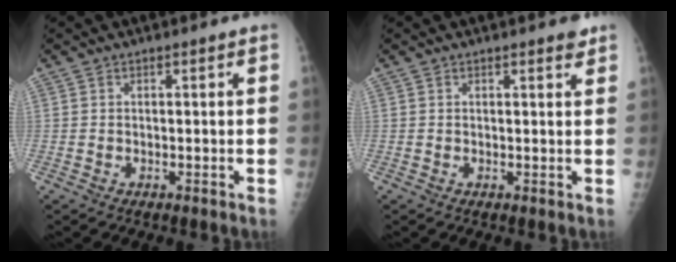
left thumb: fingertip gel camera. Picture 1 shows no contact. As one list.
[{"total": 1.5, "force": [1.2, 0.4, 0.9], "torque": [-0.008, -0.006, 0.013]}]